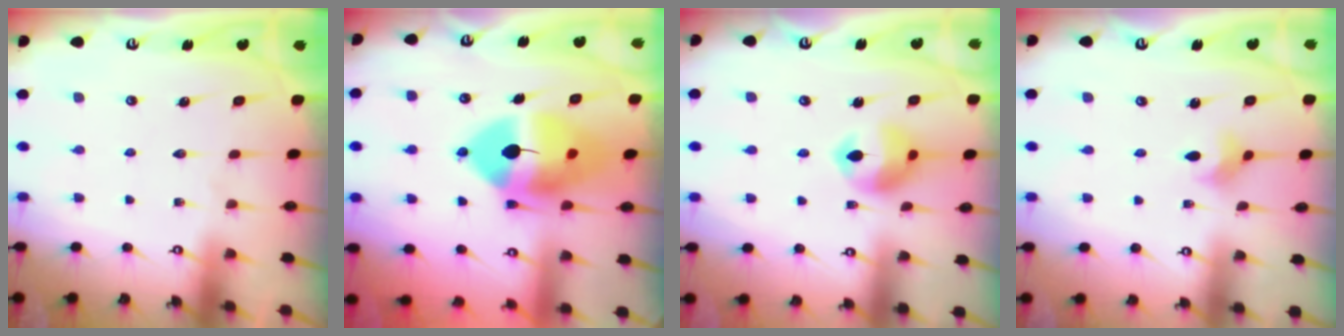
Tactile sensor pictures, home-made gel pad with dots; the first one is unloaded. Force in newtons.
{"total": 15.3, "press": 15.1, "slide": 2.4}
{"total": 11.2, "press": 11.1, "slide": 1.4}
{"total": 2.7, "press": 2.7, "slide": 0.2}